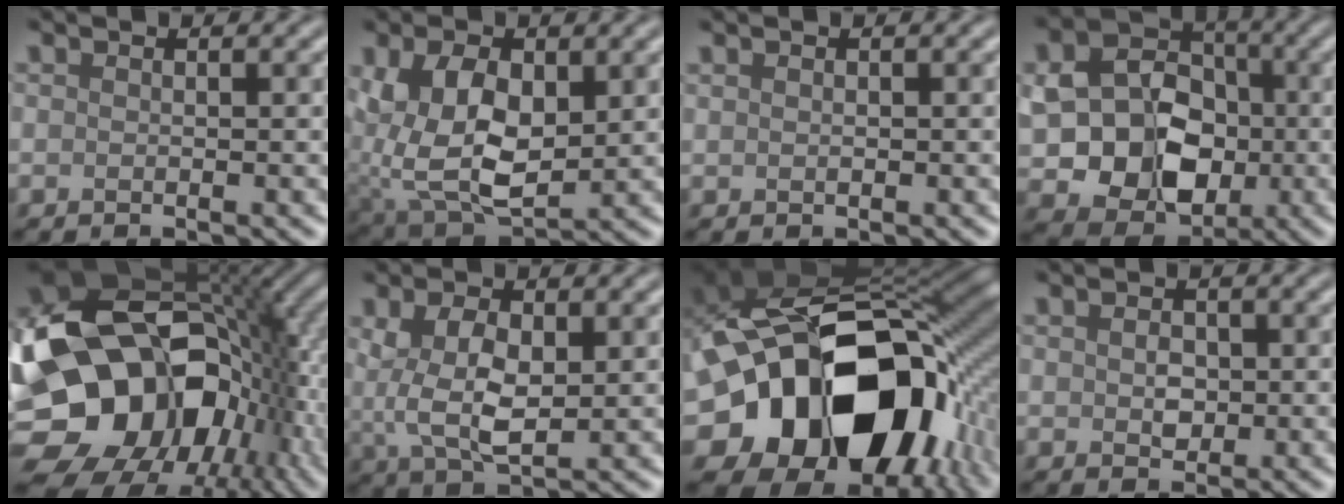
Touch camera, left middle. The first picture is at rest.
{"total": 8.9, "force": [0.6, 5.8, 6.7], "torque": [-0.162, -0.013, 0.025]}
{"total": 0.0}
{"total": 12.5, "force": [-1.5, 9.9, 7.4], "torque": [-0.114, -0.024, -0.025]}
{"total": 19.3, "force": [-3.5, 14.2, 12.6], "torque": [-0.258, -0.011, -0.054]}
{"total": 5.0, "force": [0.5, 2.7, 4.2], "torque": [-0.092, -0.001, 0.015]}
{"total": 19.0, "force": [-5.2, 13.6, 12.2], "torque": [-0.234, -0.037, -0.062]}
{"total": 1.5, "force": [0.0, 1.1, 1.0], "torque": [-0.018, 0.001, 0.001]}